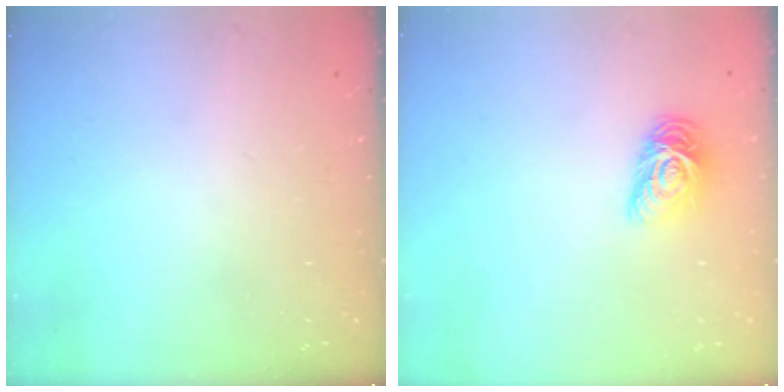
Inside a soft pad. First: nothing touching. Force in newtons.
{"total": 8.6, "press": 8.6, "slide": 0.6}